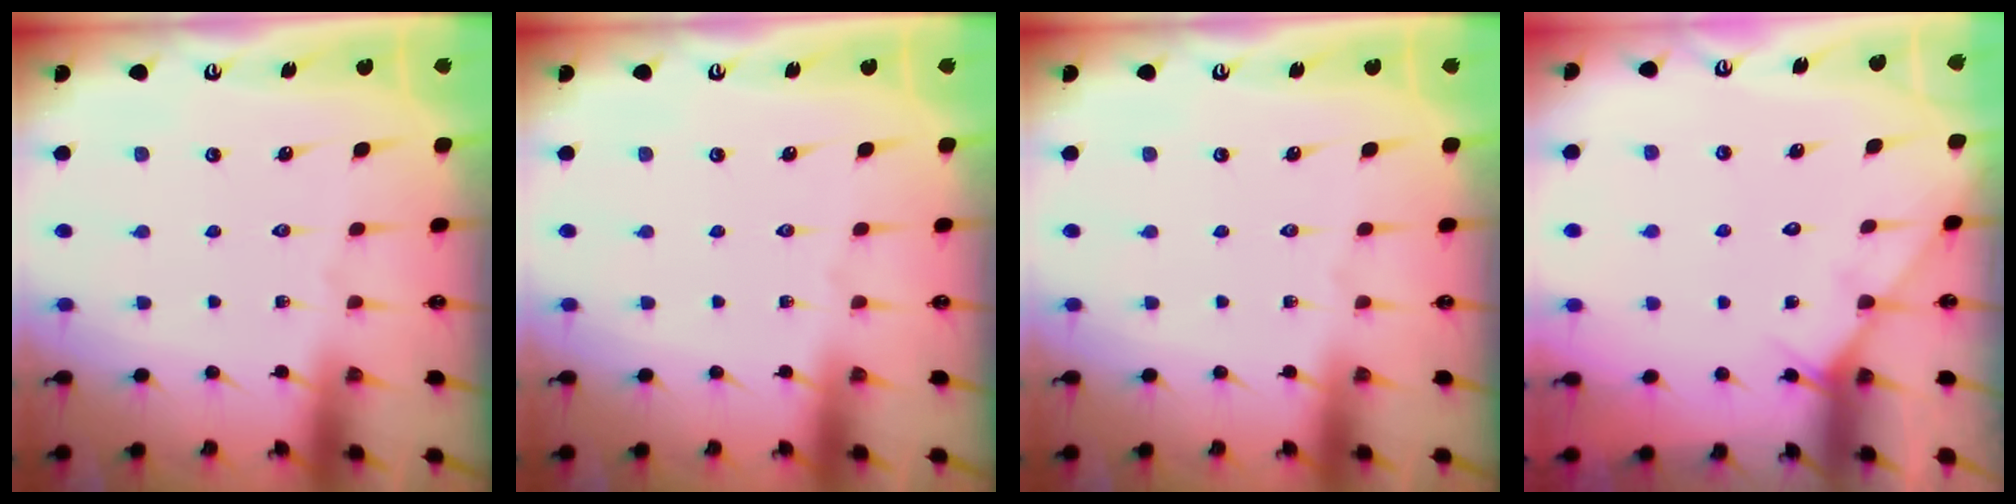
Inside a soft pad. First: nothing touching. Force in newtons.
{"total": 0.0}
{"total": 0.0}
{"total": 5.2, "press": 5.2, "slide": 0.5}